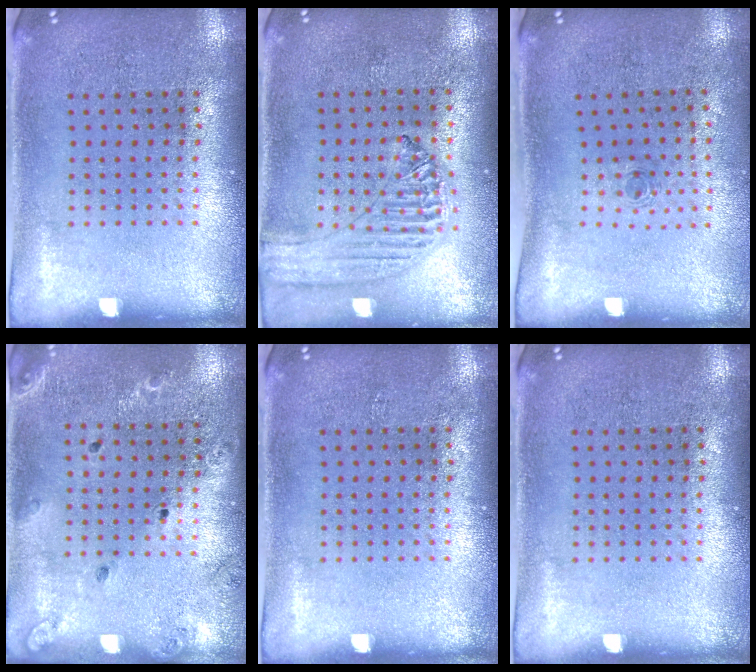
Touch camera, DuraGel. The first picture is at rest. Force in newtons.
{"total": 1.2, "press": 1.2, "slide": 0.1}
{"total": 0.6, "press": 0.2, "slide": 0.6}
{"total": 1.4, "press": 1.4, "slide": 0.2}
{"total": 0.0}
{"total": 0.0}